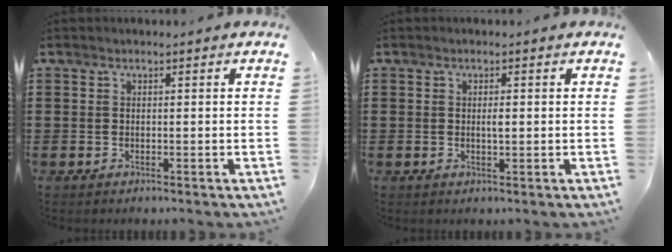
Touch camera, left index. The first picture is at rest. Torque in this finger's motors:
{"motor_torque": [0.61, 0.05, 0.08, 0.04]}